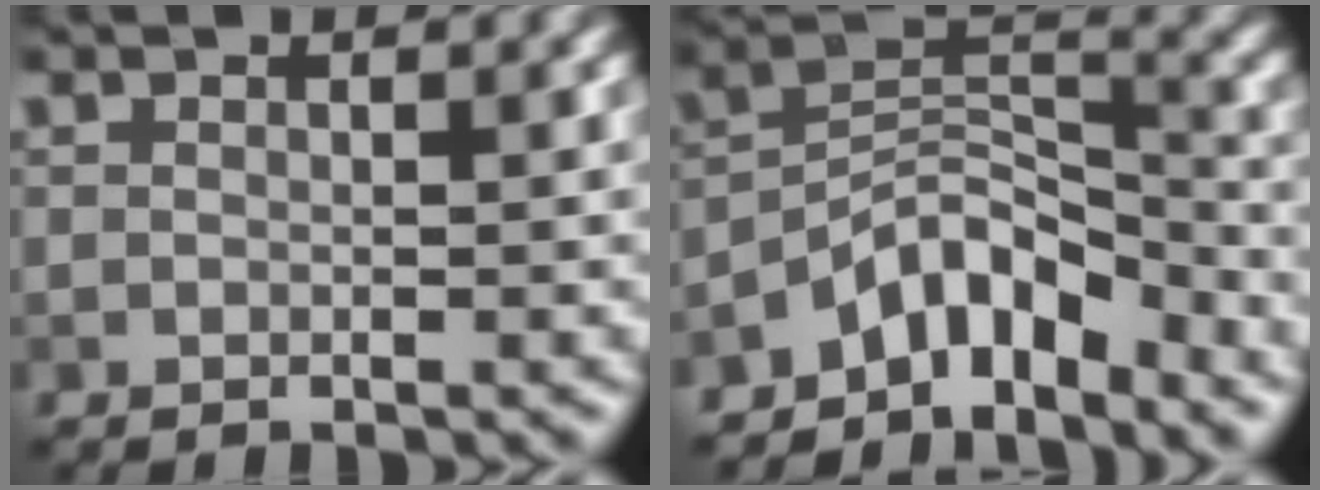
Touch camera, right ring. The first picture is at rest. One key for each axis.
{"total": 5.6, "fx": -4.4, "fy": 2.2, "fz": 2.7, "tx": -0.030, "ty": 0.011, "tz": -0.088}